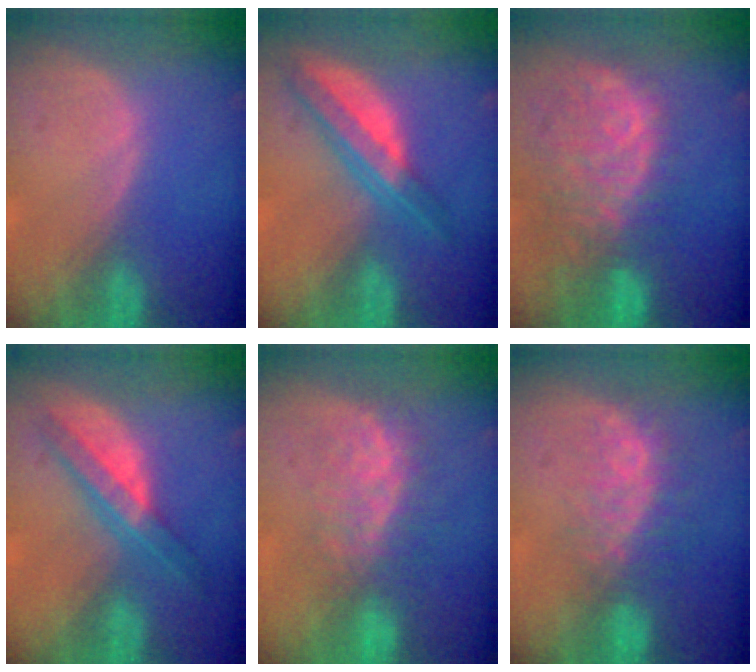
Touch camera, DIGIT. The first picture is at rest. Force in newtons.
{"total": 6.8, "press": 5.8, "slide": 3.6}
{"total": 11.4, "press": 9.8, "slide": 5.9}
{"total": 6.6, "press": 5.7, "slide": 3.3}
{"total": 7.5, "press": 7.3, "slide": 1.7}
{"total": 8.4, "press": 7.1, "slide": 4.4}